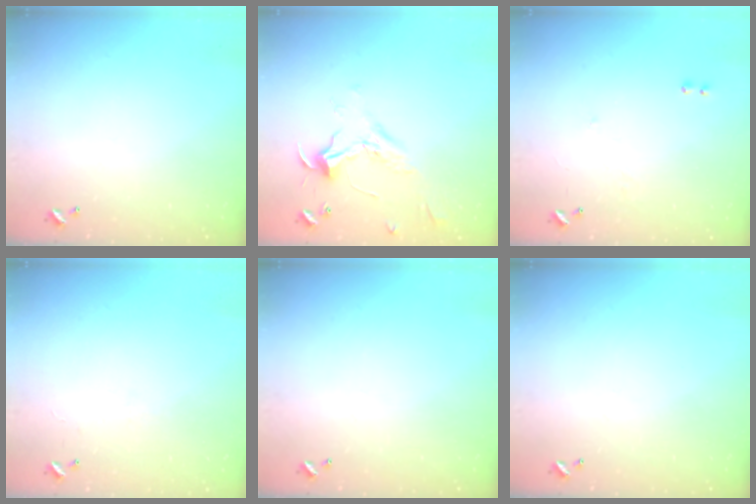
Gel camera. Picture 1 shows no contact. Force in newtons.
{"total": 2.2, "press": 2.1, "slide": 0.7}
{"total": 0.7, "press": 0.2, "slide": 0.7}
{"total": 1.2, "press": 1.1, "slide": 0.5}
{"total": 0.0}
{"total": 0.0}